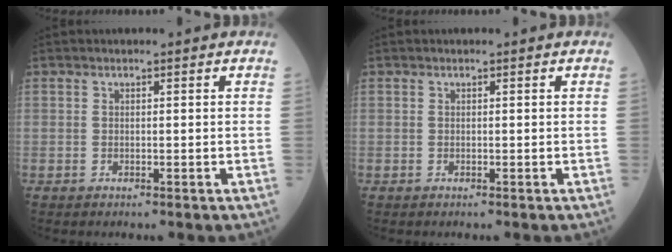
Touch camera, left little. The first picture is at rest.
{"total": 0.0}